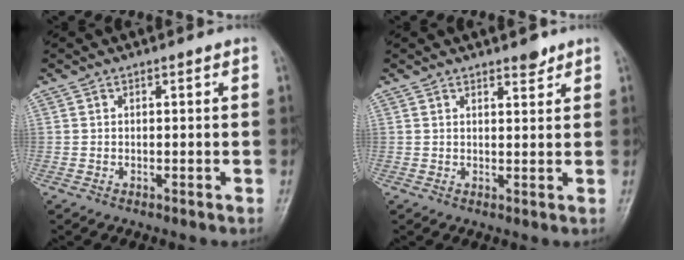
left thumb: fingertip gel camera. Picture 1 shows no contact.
{"total": 2.3, "force": [1.9, 0.8, 1.0], "torque": [-0.005, -0.014, 0.028]}